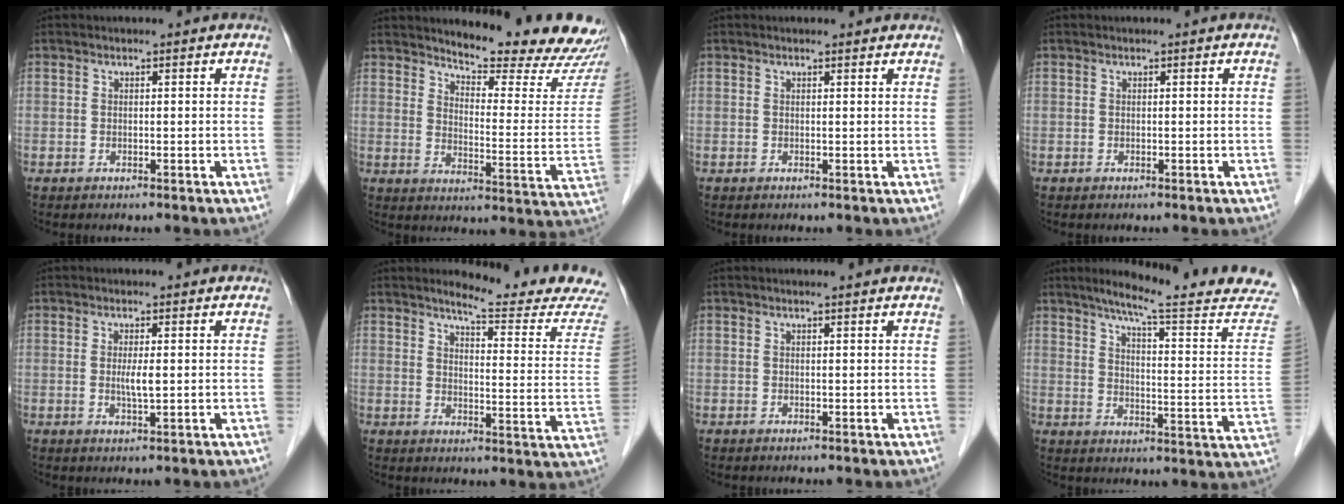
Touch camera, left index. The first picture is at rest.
{"total": 18.2, "force": [17.1, 1.6, 5.9], "torque": [-0.076, -0.099, 0.204]}
{"total": 2.0, "force": [1.9, 0.5, 0.3], "torque": [-0.012, 0.006, 0.016]}
{"total": 0.0}
{"total": 2.3, "force": [0.2, 0.3, 2.3], "torque": [-0.049, -0.003, 0.003]}
{"total": 14.3, "force": [13.9, -1.1, 3.5], "torque": [-0.045, -0.099, 0.156]}
{"total": 1.9, "force": [1.9, 0.0, 0.5], "torque": [-0.015, 0.007, 0.018]}
{"total": 20.5, "force": [18.0, 0.0, 9.8], "torque": [-0.129, -0.063, 0.219]}